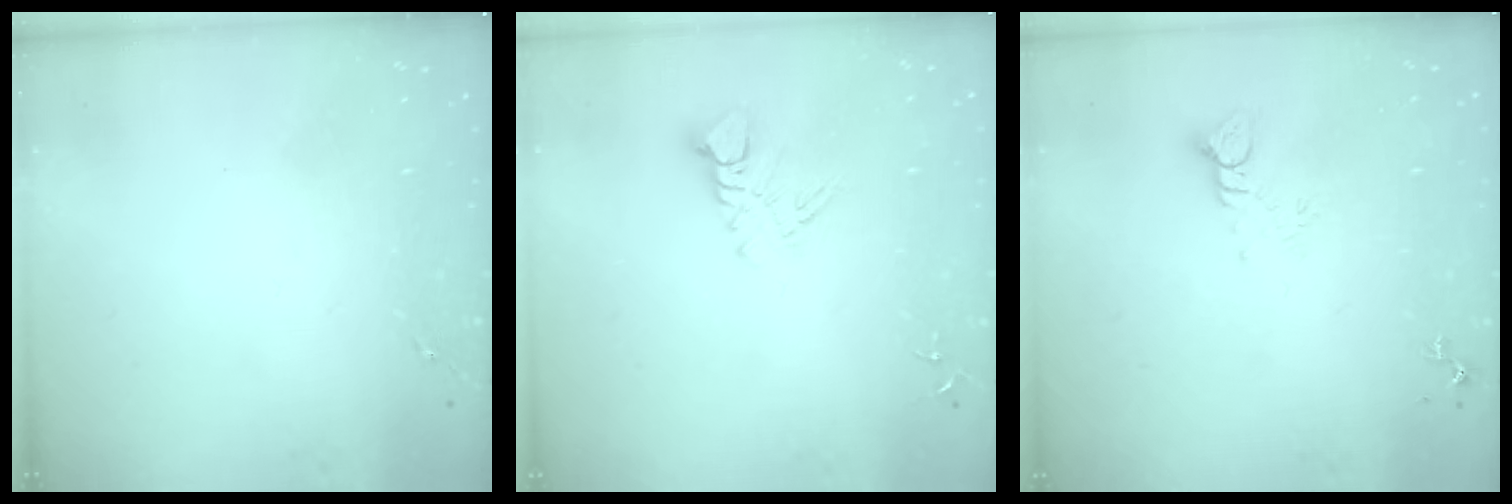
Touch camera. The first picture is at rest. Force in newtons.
{"total": 7.1, "press": 7.1, "slide": 0.7}
{"total": 5.6, "press": 5.6, "slide": 0.0}